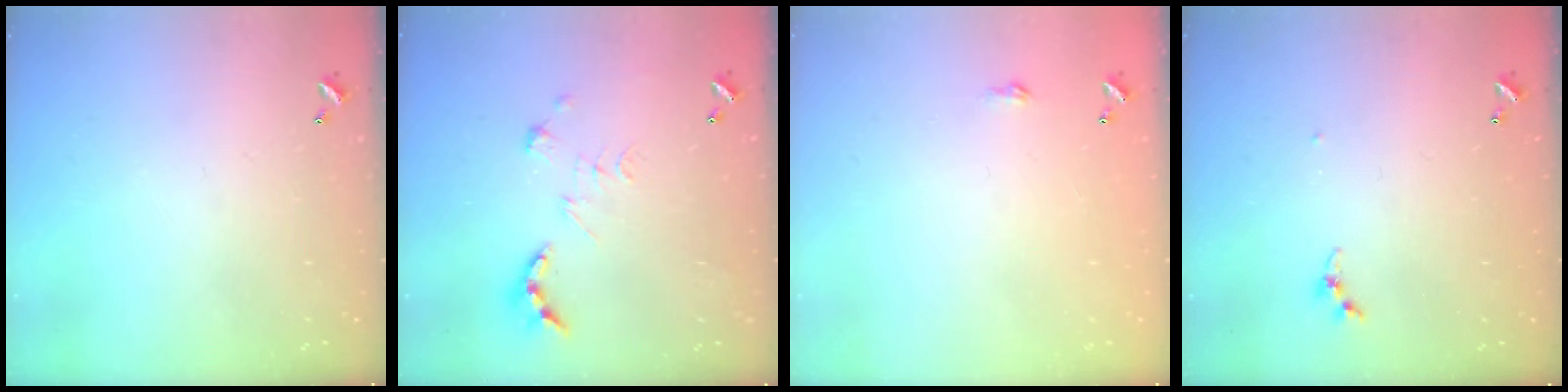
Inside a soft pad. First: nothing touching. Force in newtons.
{"total": 2.7, "press": 2.2, "slide": 1.5}
{"total": 1.8, "press": 1.8, "slide": 0.3}
{"total": 3.8, "press": 3.8, "slide": 0.3}